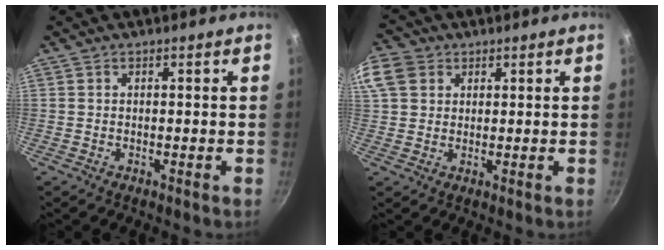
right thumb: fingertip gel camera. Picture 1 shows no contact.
{"total": 10.1, "force": [3.8, 8.0, 4.7], "torque": [-0.105, 0.013, 0.067]}